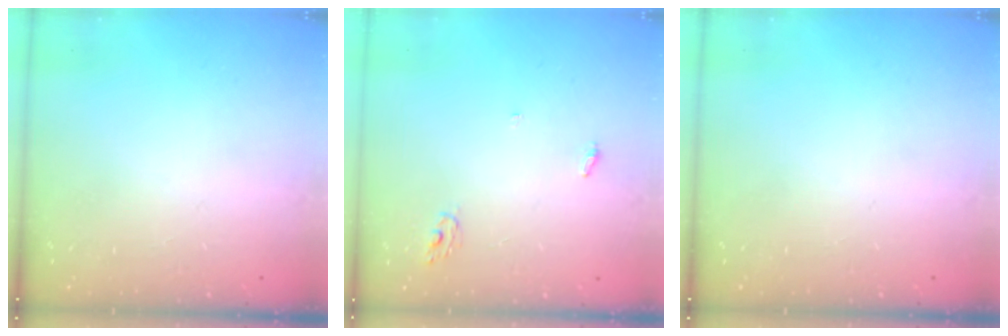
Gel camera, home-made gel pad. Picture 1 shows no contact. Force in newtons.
{"total": 3.2, "press": 3.2, "slide": 0.2}
{"total": 0.0}